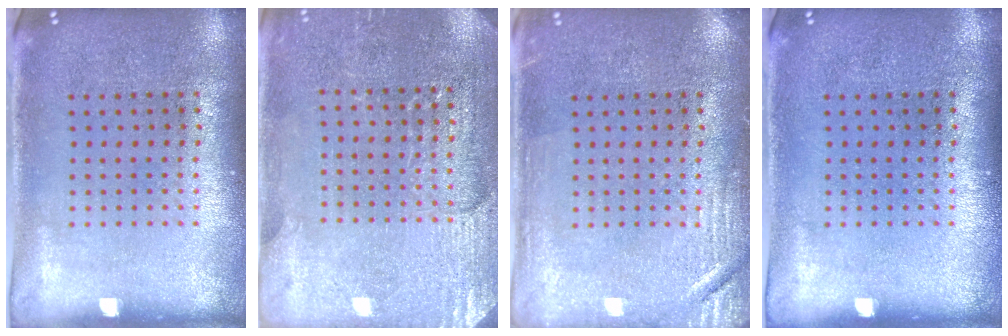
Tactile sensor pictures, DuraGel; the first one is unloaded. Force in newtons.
{"total": 2.9, "press": 2.9, "slide": 0.2}
{"total": 2.5, "press": 2.5, "slide": 0.4}
{"total": 0.0}